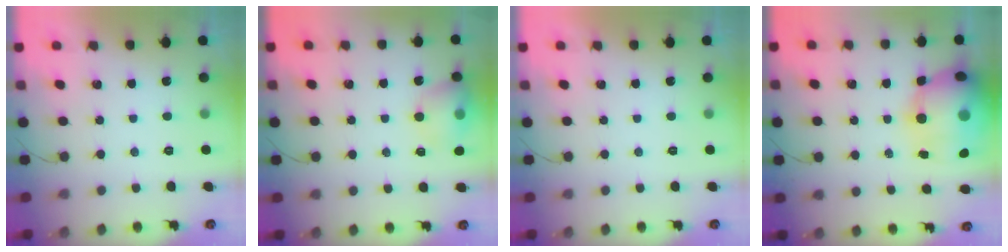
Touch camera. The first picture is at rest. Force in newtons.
{"total": 11.4, "press": 11.2, "slide": 1.8}
{"total": 0.0}
{"total": 21.4, "press": 20.8, "slide": 5.2}